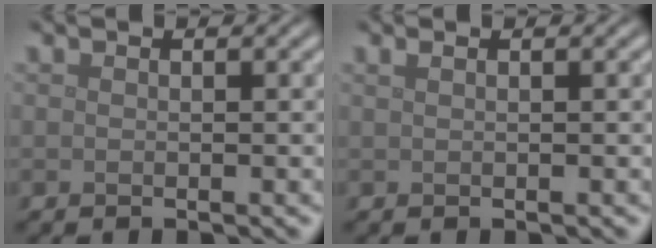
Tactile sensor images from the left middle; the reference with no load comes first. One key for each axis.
{"total": 0.8, "fx": 0.5, "fy": 0.3, "fz": 0.5, "tx": -0.010, "ty": 0.005, "tz": 0.006}